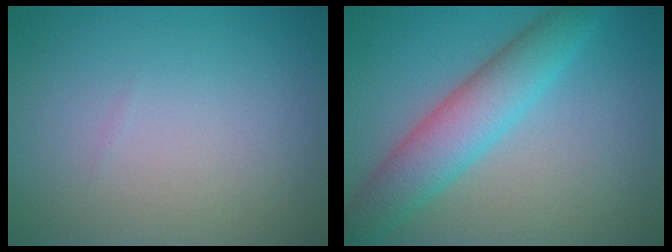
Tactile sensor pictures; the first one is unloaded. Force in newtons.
{"total": 5.6, "press": 5.6, "slide": 0.1}